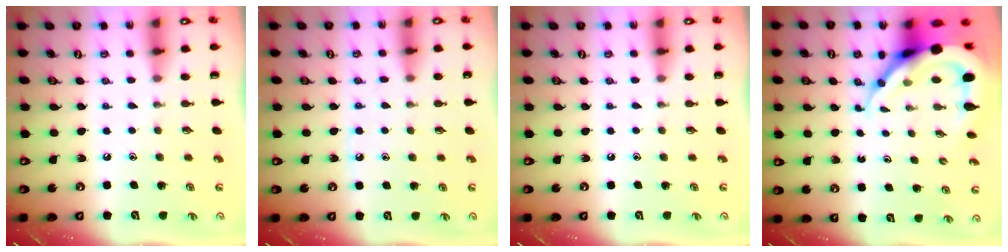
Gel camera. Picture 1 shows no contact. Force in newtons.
{"total": 5.9, "press": 5.8, "slide": 0.7}
{"total": 0.0}
{"total": 11.8, "press": 11.7, "slide": 1.2}